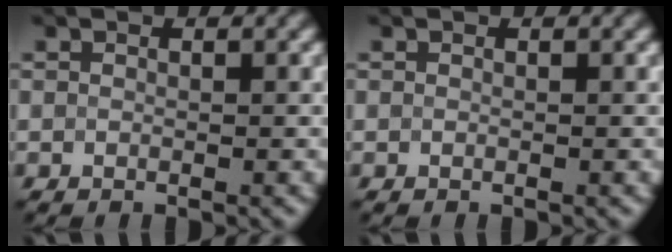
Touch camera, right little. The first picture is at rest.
{"total": 0.0}